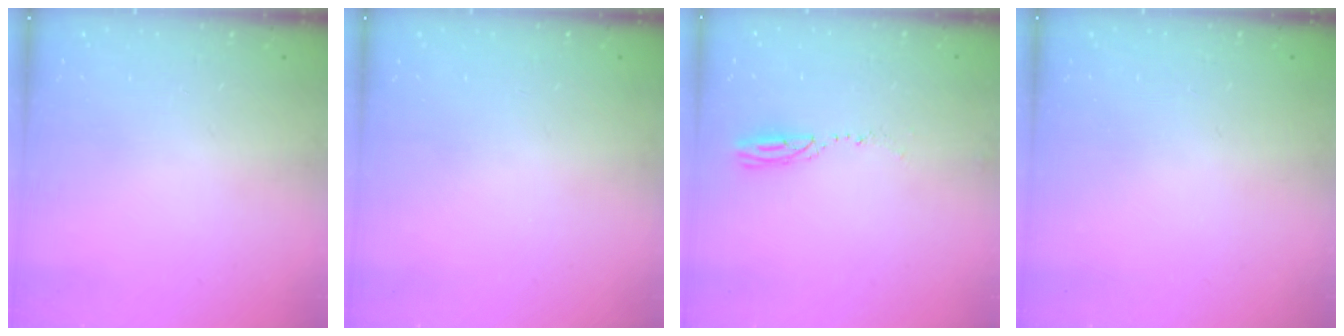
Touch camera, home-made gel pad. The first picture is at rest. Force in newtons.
{"total": 2.7, "press": 2.0, "slide": 1.8}
{"total": 3.1, "press": 3.0, "slide": 0.8}
{"total": 0.0}